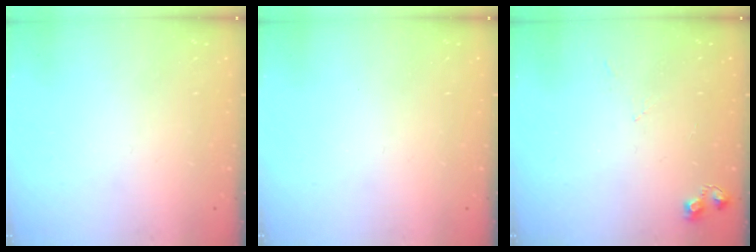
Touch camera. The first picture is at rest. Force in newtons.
{"total": 0.0}
{"total": 6.6, "press": 6.5, "slide": 0.9}